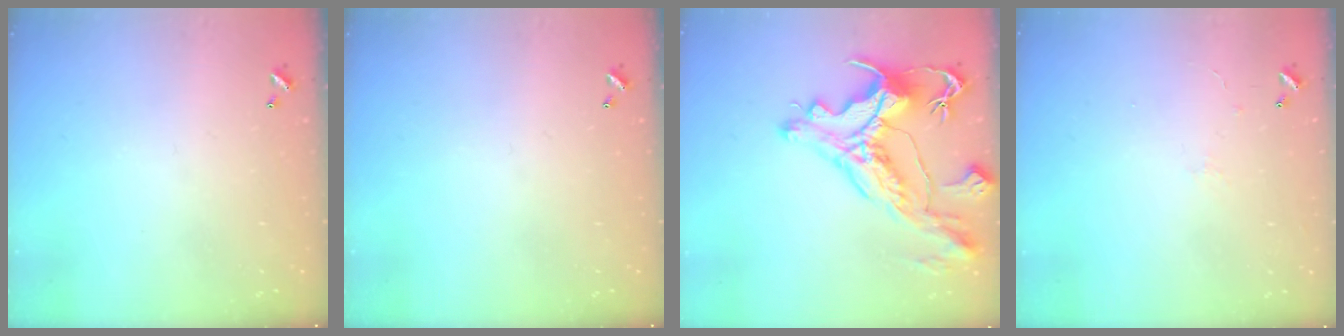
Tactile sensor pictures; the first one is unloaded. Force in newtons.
{"total": 0.0}
{"total": 7.1, "press": 6.9, "slide": 1.8}
{"total": 0.9, "press": 0.7, "slide": 0.5}